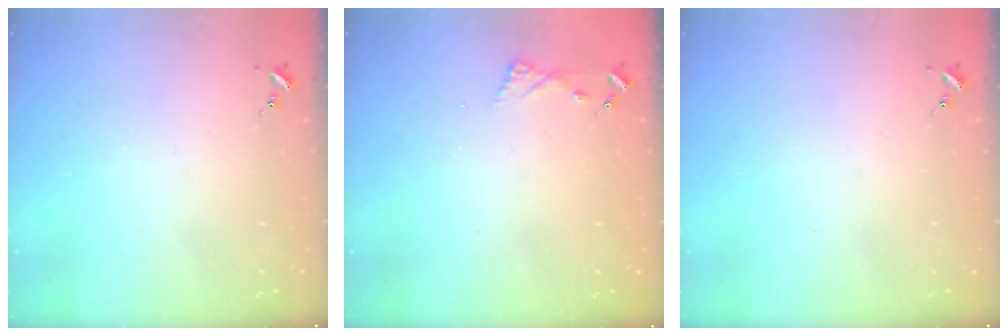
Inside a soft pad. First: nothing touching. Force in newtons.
{"total": 4.6, "press": 4.6, "slide": 0.5}
{"total": 0.0}